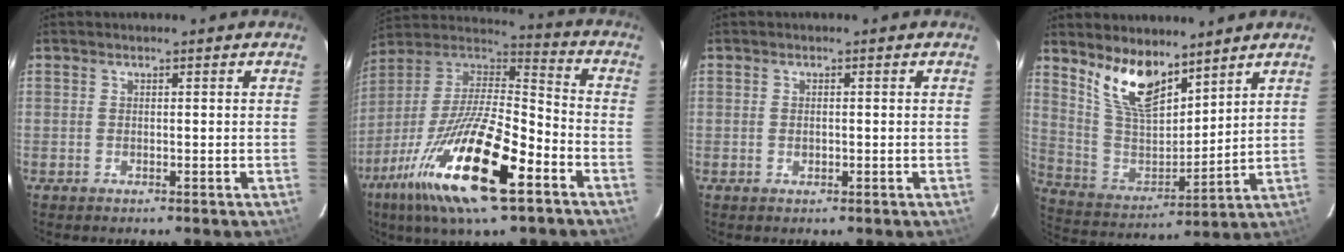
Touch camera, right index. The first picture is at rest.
{"total": 24.6, "force": [-12.3, 7.1, 20.1], "torque": [-0.382, -0.046, -0.230]}
{"total": 0.9, "force": [-0.1, 0.7, 0.6], "torque": [-0.010, 0.003, -0.002]}
{"total": 13.2, "force": [9.4, 5.3, 7.6], "torque": [-0.151, -0.003, 0.194]}